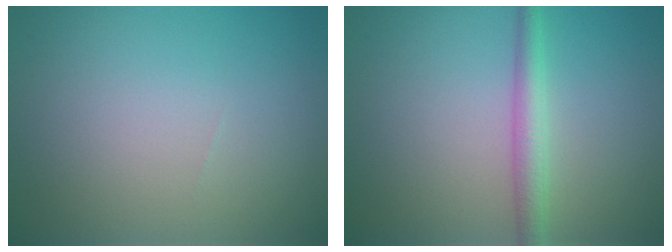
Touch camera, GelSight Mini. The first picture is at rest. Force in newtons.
{"total": 2.6, "press": 2.6, "slide": 0.1}